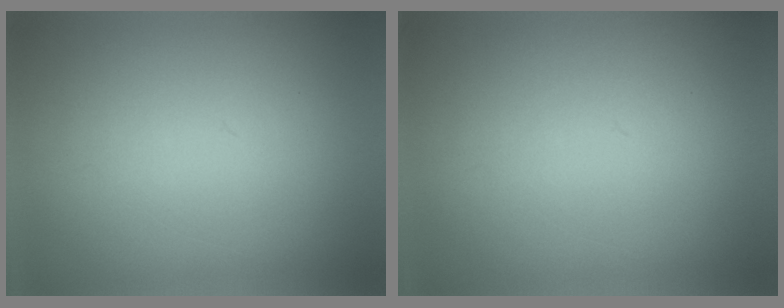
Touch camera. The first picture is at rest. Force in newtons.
{"total": 1.1}